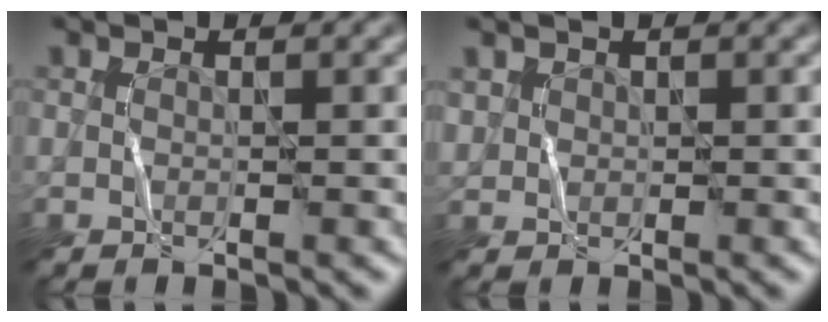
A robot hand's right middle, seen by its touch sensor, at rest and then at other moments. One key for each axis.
{"total": 0.9, "fx": 0.6, "fy": 0.4, "fz": -0.6, "tx": 0.005, "ty": 0.000, "tz": 0.017}